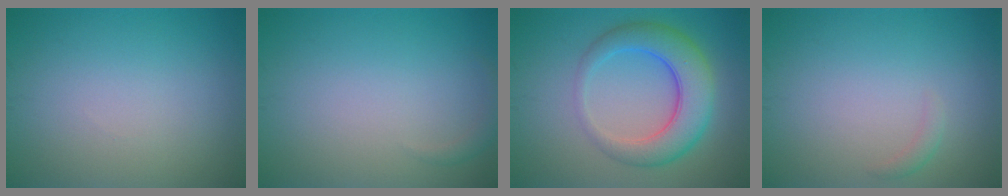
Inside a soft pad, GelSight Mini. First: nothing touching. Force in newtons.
{"total": 0.9, "press": 0.9, "slide": 0.1}
{"total": 6.3, "press": 6.3, "slide": 0.3}
{"total": 0.8, "press": 0.8, "slide": 0.0}